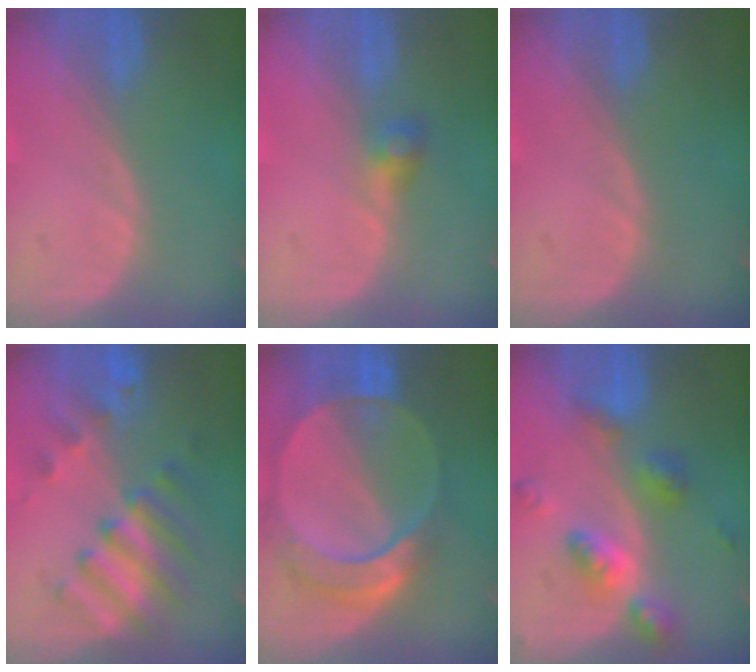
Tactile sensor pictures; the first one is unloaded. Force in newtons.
{"total": 2.5, "press": 2.4, "slide": 0.7}
{"total": 0.0}
{"total": 7.8, "press": 7.7, "slide": 1.7}
{"total": 9.5, "press": 8.2, "slide": 4.8}
{"total": 7.4, "press": 7.4, "slide": 0.5}